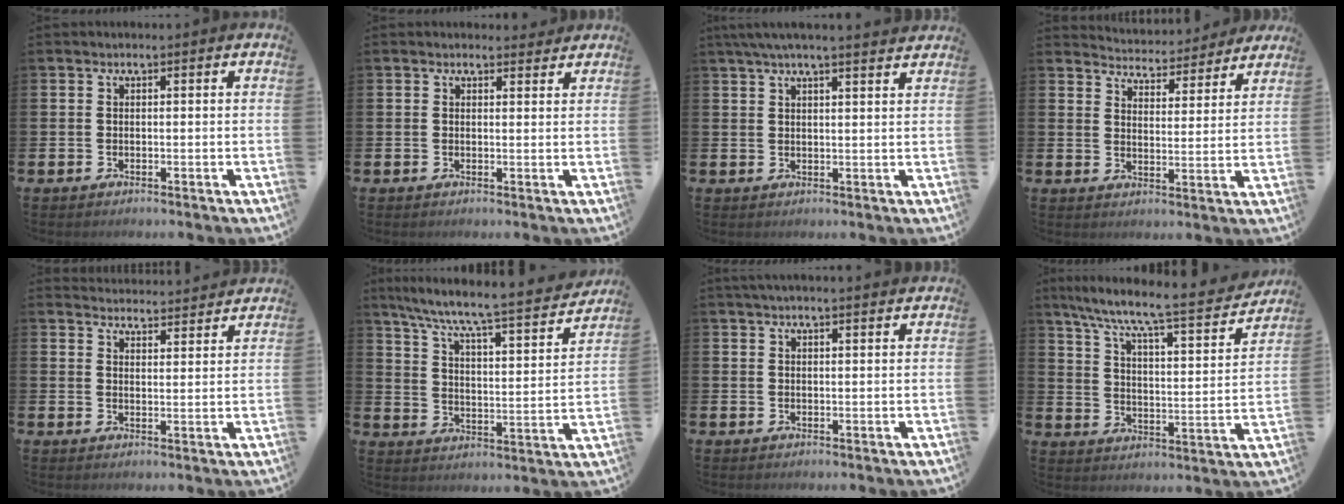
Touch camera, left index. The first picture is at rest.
{"total": 2.4, "force": [2.3, 0.6, -0.1], "torque": [0.007, -0.014, 0.040]}
{"total": 4.6, "force": [4.1, 0.0, 1.9], "torque": [-0.047, -0.009, 0.075]}
{"total": 4.9, "force": [4.8, 0.8, -0.2], "torque": [-0.016, -0.042, 0.082]}
{"total": 4.0, "force": [4.0, 0.3, -0.2], "torque": [-0.005, -0.031, 0.071]}
{"total": 7.4, "force": [6.7, 0.4, 3.0], "torque": [-0.092, -0.055, 0.108]}
{"total": 2.2, "force": [2.0, -0.1, 0.8], "torque": [-0.016, -0.003, 0.036]}
{"total": 8.3, "force": [7.3, 0.8, 3.7], "torque": [-0.098, -0.058, 0.117]}